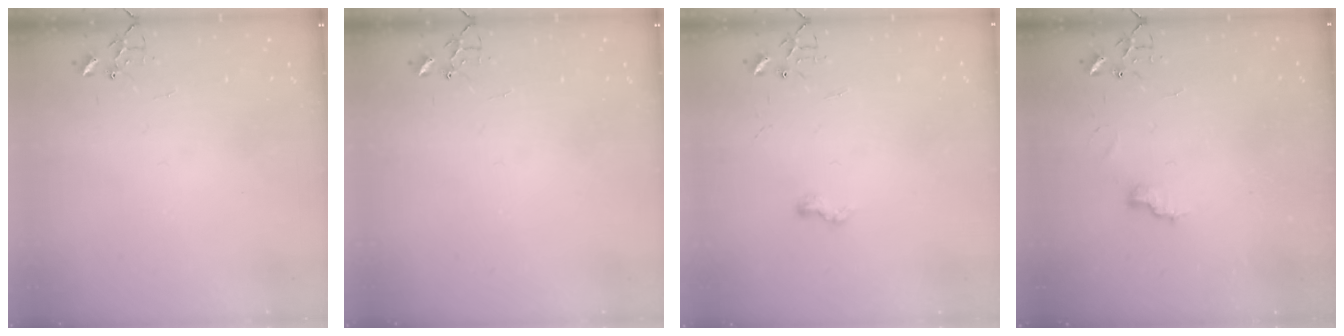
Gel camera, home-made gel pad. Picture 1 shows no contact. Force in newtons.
{"total": 0.0}
{"total": 6.0, "press": 6.0, "slide": 0.7}
{"total": 7.4, "press": 7.4, "slide": 0.4}